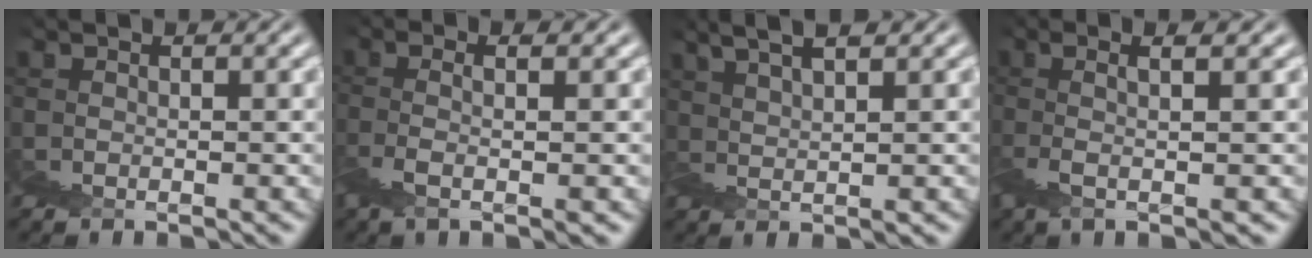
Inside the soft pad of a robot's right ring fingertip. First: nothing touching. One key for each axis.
{"total": 4.1, "fx": 1.3, "fy": -3.8, "fz": -0.7, "tx": 0.017, "ty": 0.032, "tz": 0.011}
{"total": 3.9, "fx": 2.4, "fy": -2.7, "fz": 1.7, "tx": -0.015, "ty": 0.035, "tz": 0.033}
{"total": 5.4, "fx": 1.9, "fy": -4.7, "fz": -1.7, "tx": 0.038, "ty": 0.040, "tz": 0.023}